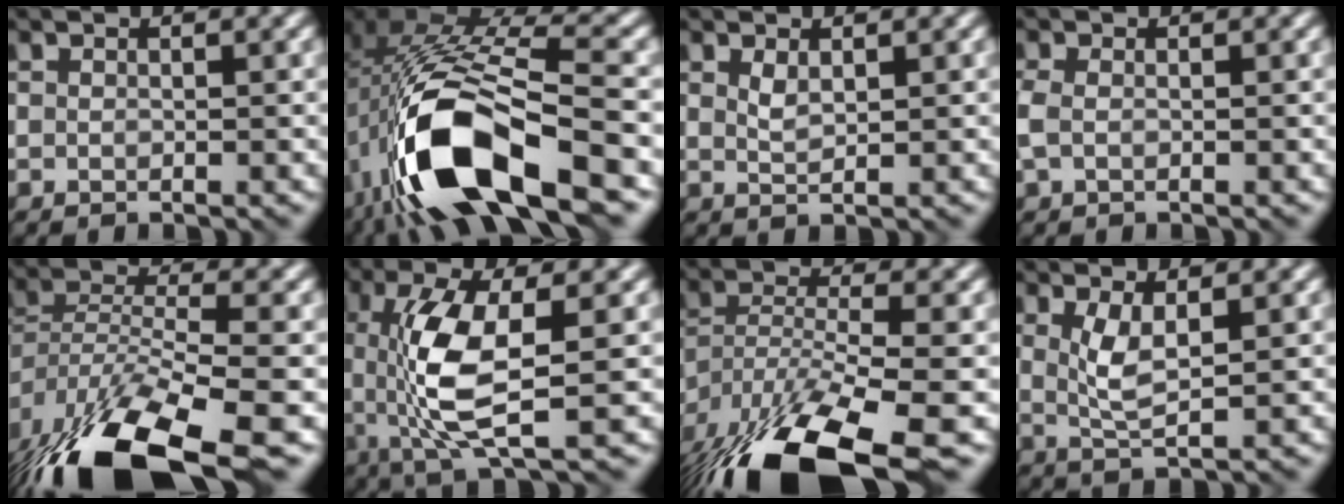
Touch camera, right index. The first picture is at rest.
{"total": 14.9, "force": [-6.0, 5.5, 12.4], "torque": [-0.254, -0.006, -0.100]}
{"total": 1.2, "force": [0.6, 0.3, 1.0], "torque": [-0.026, -0.003, 0.013]}
{"total": 1.4, "force": [-0.2, 0.9, 1.1], "torque": [-0.031, 0.000, -0.006]}
{"total": 13.6, "force": [-8.4, 4.8, 9.6], "torque": [-0.198, -0.016, -0.138]}
{"total": 7.9, "force": [-0.2, 2.5, 7.5], "torque": [-0.159, -0.006, 0.001]}
{"total": 14.9, "force": [-10.0, 4.7, 10.0], "torque": [-0.228, -0.033, -0.164]}
{"total": 3.0, "force": [0.6, 0.7, 2.9], "torque": [-0.065, -0.005, 0.014]}